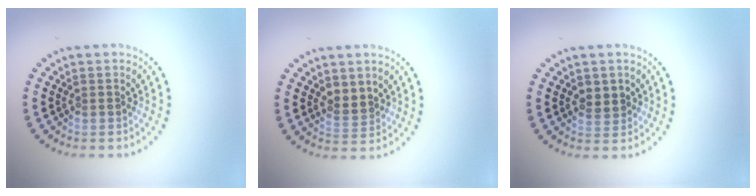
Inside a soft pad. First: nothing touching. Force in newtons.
{"total": 2.0, "press": 1.8, "slide": 0.8}
{"total": 1.9, "press": 1.7, "slide": 0.7}